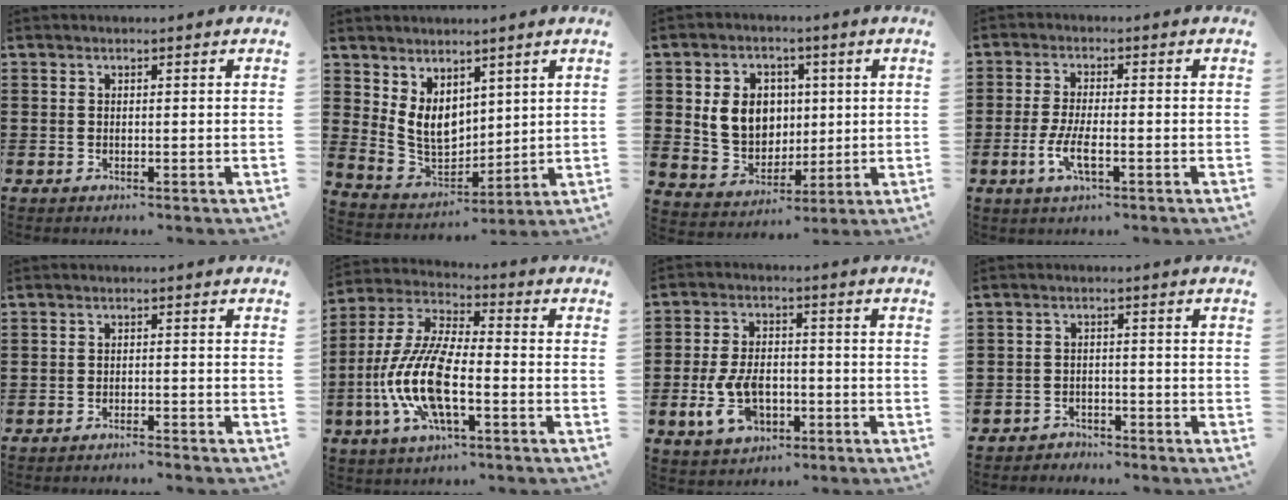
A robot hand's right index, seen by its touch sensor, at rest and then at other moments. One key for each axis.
{"total": 6.9, "fx": 3.2, "fy": 4.9, "fz": 3.6, "tx": -0.102, "ty": -0.012, "tz": 0.063}
{"total": 8.1, "fx": 1.4, "fy": 6.9, "fz": 4.0, "tx": -0.089, "ty": 0.016, "tz": 0.023}
{"total": 5.0, "fx": -1.8, "fy": 1.3, "fz": 4.5, "tx": -0.094, "ty": -0.006, "tz": -0.037}
{"total": 1.7, "fx": -1.7, "fy": -0.1, "fz": 0.1, "tx": -0.005, "ty": 0.002, "tz": -0.035}
{"total": 12.2, "fx": -4.0, "fy": 4.1, "fz": 10.7, "tx": -0.260, "ty": -0.014, "tz": -0.083}
{"total": 7.9, "fx": -2.5, "fy": 4.4, "fz": 6.0, "tx": -0.142, "ty": 0.001, "tz": -0.049}
{"total": 2.2, "fx": -2.1, "fy": 0.7, "fz": -0.1, "tx": -0.005, "ty": 0.004, "tz": -0.047}